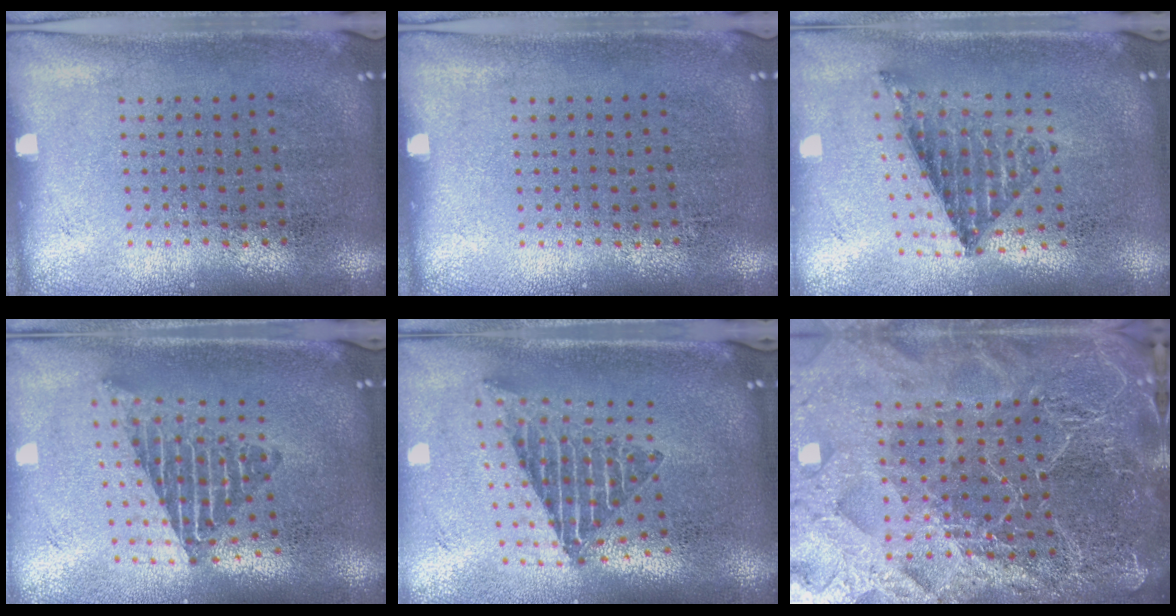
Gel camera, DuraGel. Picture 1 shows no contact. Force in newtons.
{"total": 0.0}
{"total": 0.8, "press": 0.8, "slide": 0.2}
{"total": 2.0, "press": 1.5, "slide": 1.4}
{"total": 2.2, "press": 1.6, "slide": 1.6}
{"total": 6.3, "press": 5.4, "slide": 3.1}